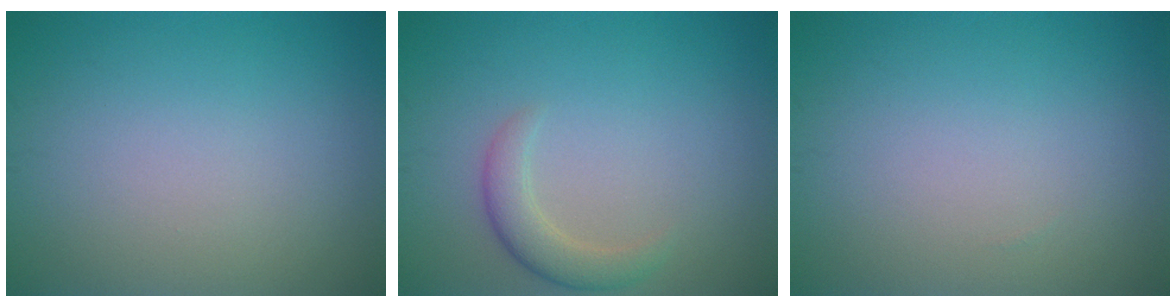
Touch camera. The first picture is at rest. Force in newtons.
{"total": 2.5, "press": 2.5, "slide": 0.2}
{"total": 0.0}